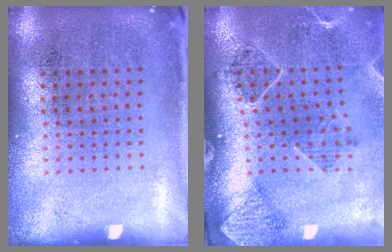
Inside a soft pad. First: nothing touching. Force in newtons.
{"total": 1.6, "press": 1.6, "slide": 0.1}